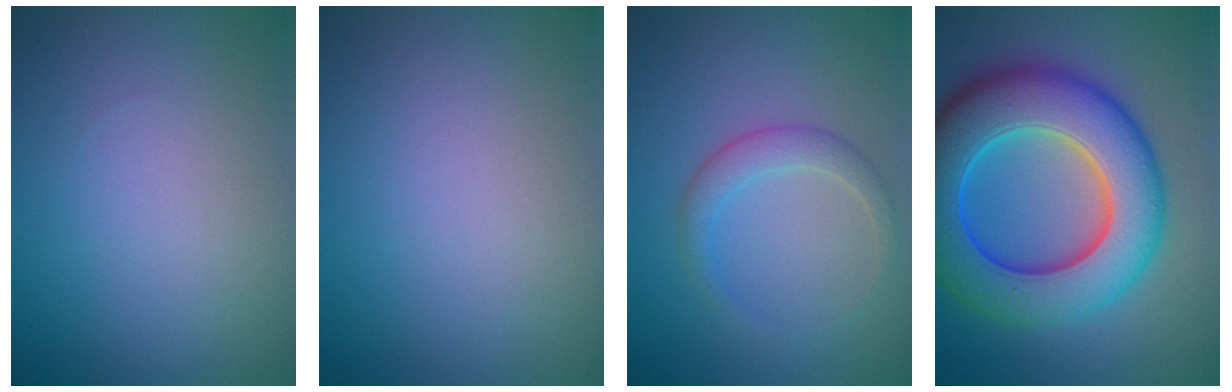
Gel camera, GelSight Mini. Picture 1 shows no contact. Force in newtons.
{"total": 0.0}
{"total": 2.2, "press": 2.2, "slide": 0.1}
{"total": 12.0, "press": 12.0, "slide": 0.2}